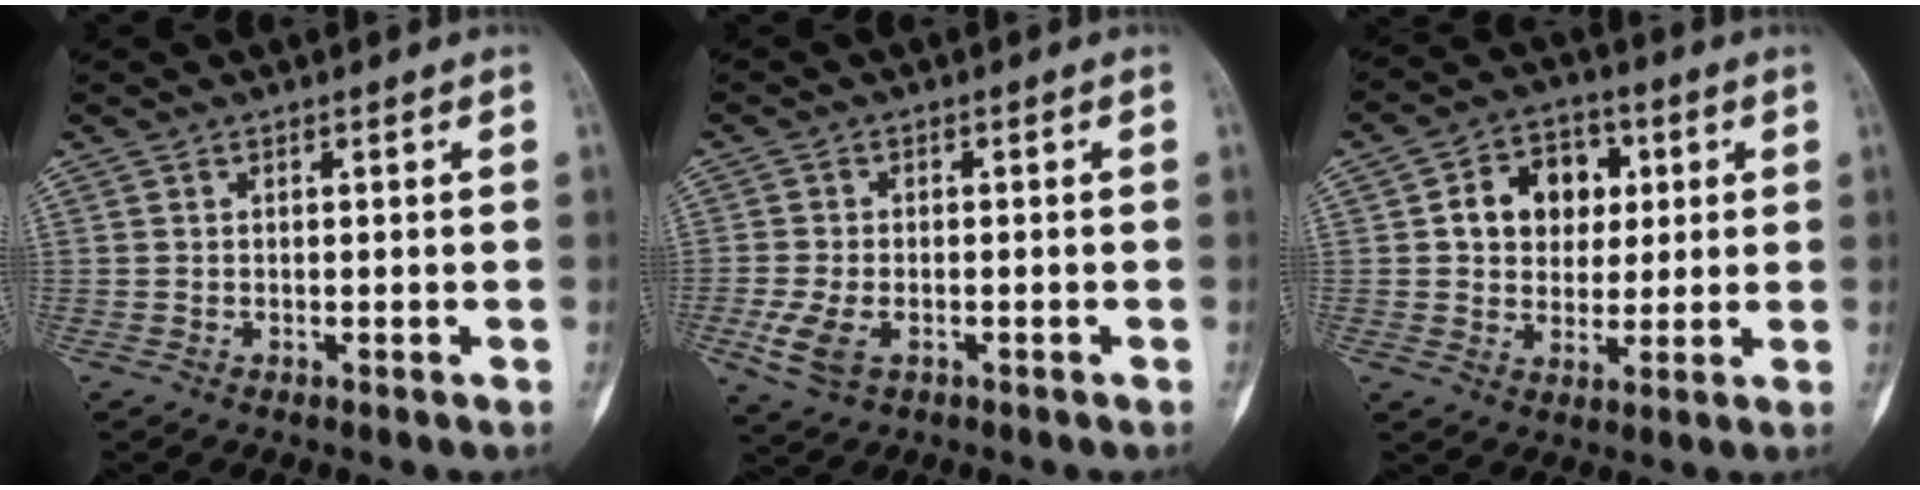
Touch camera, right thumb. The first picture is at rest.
{"total": 5.9, "force": [-2.0, 3.4, 4.4], "torque": [-0.103, -0.001, -0.033]}
{"total": 11.0, "force": [2.4, 8.5, 6.5], "torque": [-0.059, 0.006, 0.035]}